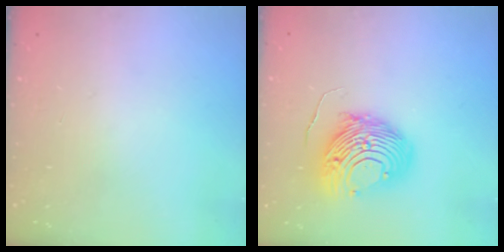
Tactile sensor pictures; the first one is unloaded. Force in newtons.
{"total": 13.1, "press": 13.0, "slide": 1.2}